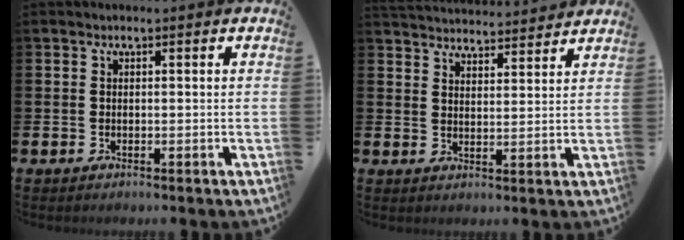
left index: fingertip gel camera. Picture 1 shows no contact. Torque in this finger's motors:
{"motor_torque": [0.97, -1.17, 0.02, 0.01]}